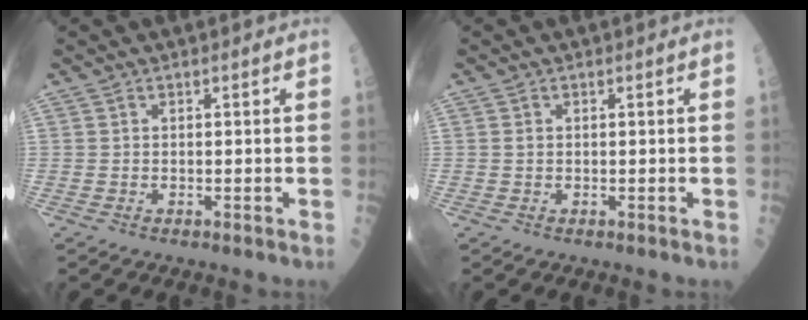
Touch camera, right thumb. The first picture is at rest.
{"total": 0.7, "force": [0.2, 0.5, 0.4], "torque": [-0.009, 0.002, 0.005]}